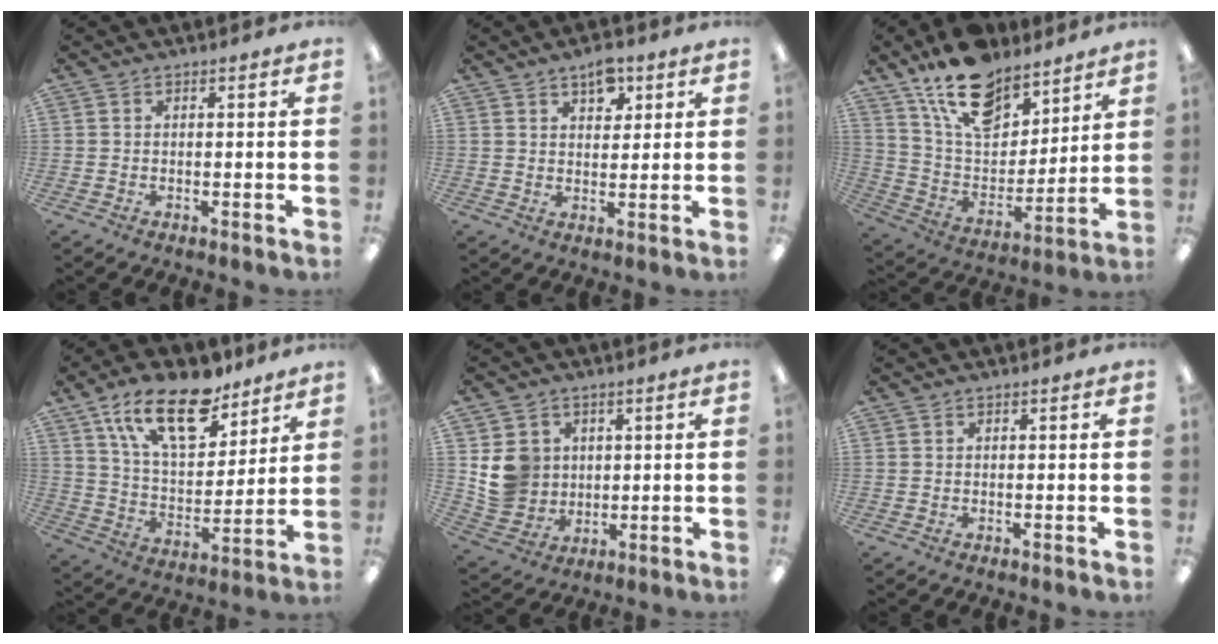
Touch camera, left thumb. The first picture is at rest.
{"total": 5.6, "force": [3.7, 3.1, 2.7], "torque": [-0.021, -0.019, 0.061]}
{"total": 17.2, "force": [12.6, 8.7, 7.8], "torque": [-0.149, -0.072, 0.231]}
{"total": 19.7, "force": [13.1, 9.2, 11.6], "torque": [-0.197, -0.061, 0.229]}
{"total": 9.0, "force": [2.3, 8.4, 2.3], "torque": [-0.053, -0.004, 0.052]}
{"total": 0.0}